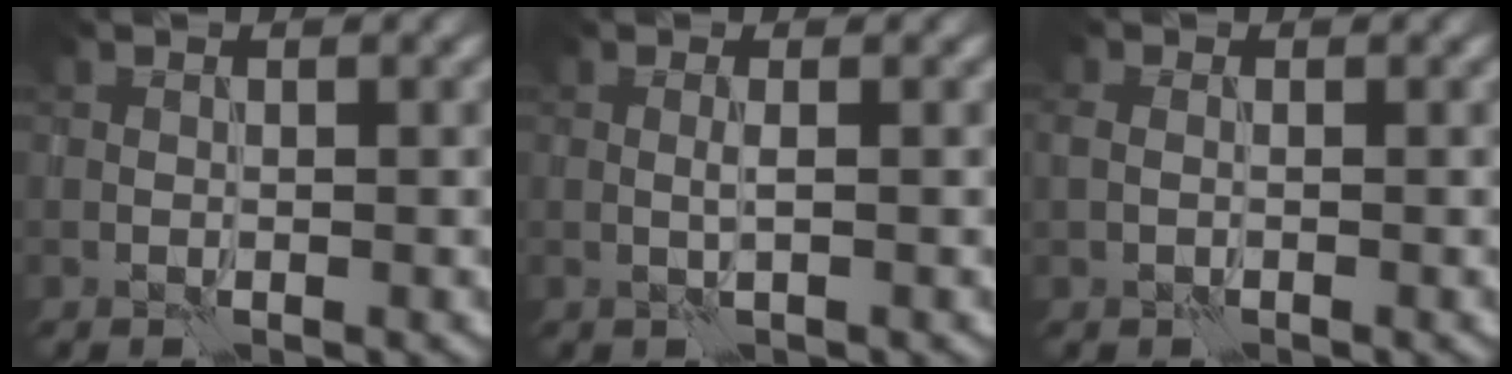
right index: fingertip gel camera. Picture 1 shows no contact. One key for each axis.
{"total": 0.9, "fx": 0.1, "fy": -0.1, "fz": 0.9, "tx": -0.021, "ty": 0.003, "tz": -0.001}
{"total": 1.1, "fx": -0.1, "fy": 0.8, "fz": 0.8, "tx": -0.019, "ty": 0.003, "tz": -0.004}